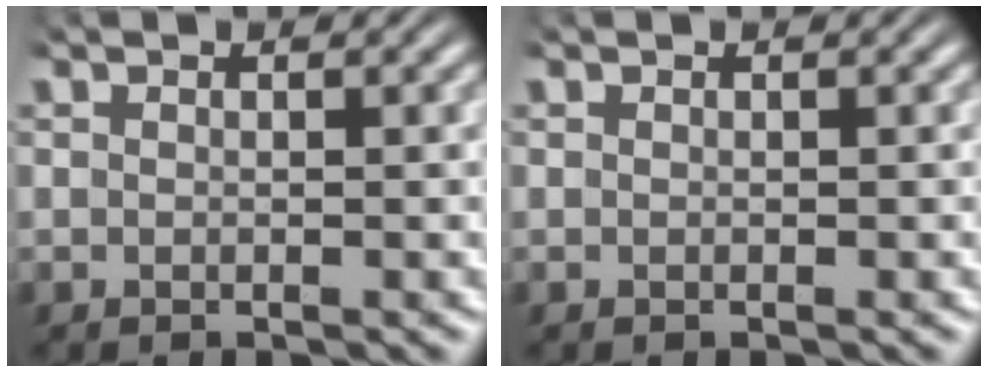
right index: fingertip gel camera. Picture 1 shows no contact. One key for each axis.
{"total": 0.0}